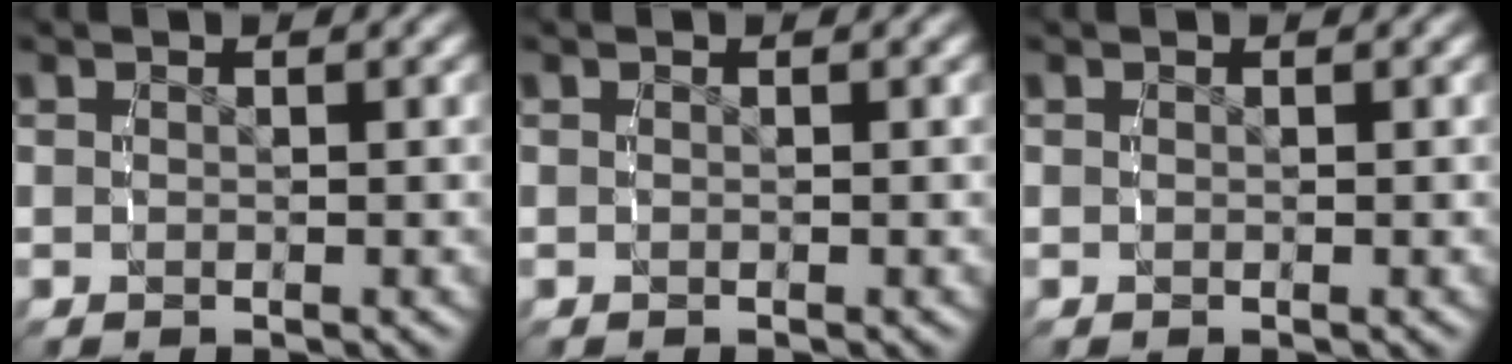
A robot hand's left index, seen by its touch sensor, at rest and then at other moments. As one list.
[{"total": 0.0}, {"total": 0.0}]